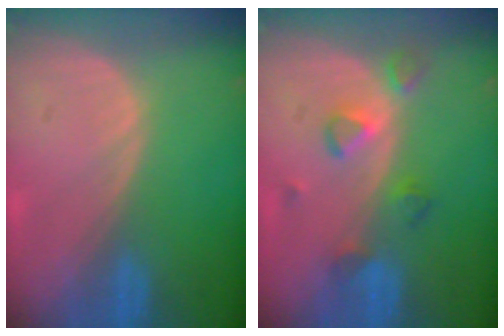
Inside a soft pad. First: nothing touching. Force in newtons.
{"total": 4.4, "press": 4.3, "slide": 0.7}